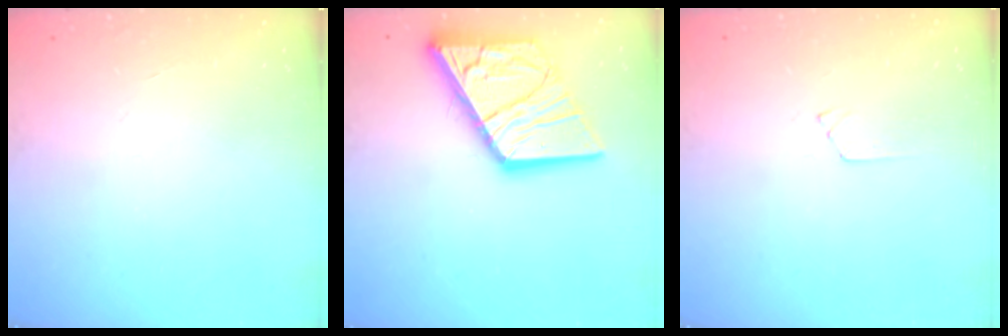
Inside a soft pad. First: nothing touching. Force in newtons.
{"total": 20.2, "press": 20.0, "slide": 2.4}
{"total": 4.3, "press": 4.3, "slide": 0.5}